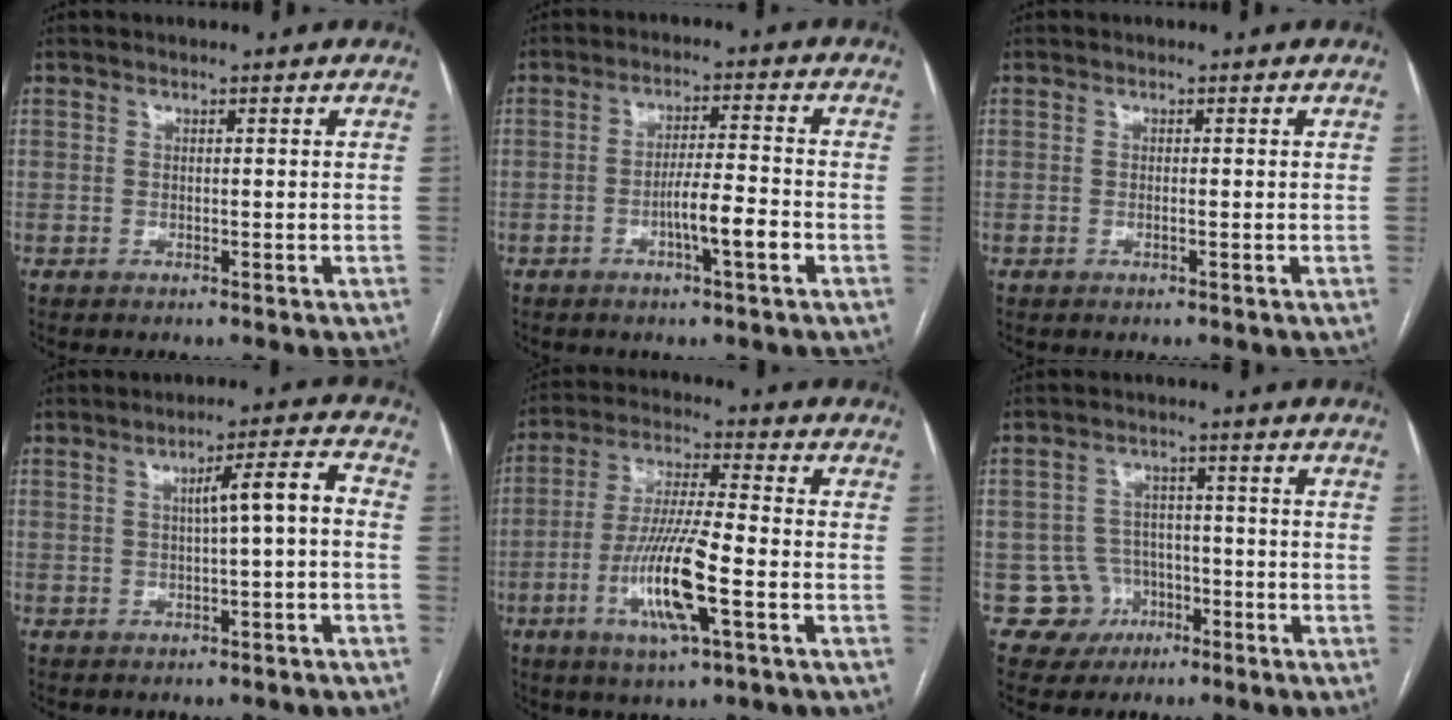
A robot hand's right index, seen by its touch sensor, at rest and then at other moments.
{"total": 5.9, "force": [-2.4, 0.2, 5.4], "torque": [-0.093, 0.002, -0.042]}
{"total": 0.6, "force": [-0.2, 0.0, 0.5], "torque": [-0.011, 0.001, -0.002]}
{"total": 5.4, "force": [0.0, 0.3, 5.4], "torque": [-0.079, 0.016, 0.000]}
{"total": 12.8, "force": [-4.2, 1.2, 12.1], "torque": [-0.240, -0.011, -0.078]}
{"total": 5.7, "force": [-2.3, 5.2, -0.2], "torque": [0.015, 0.014, -0.032]}